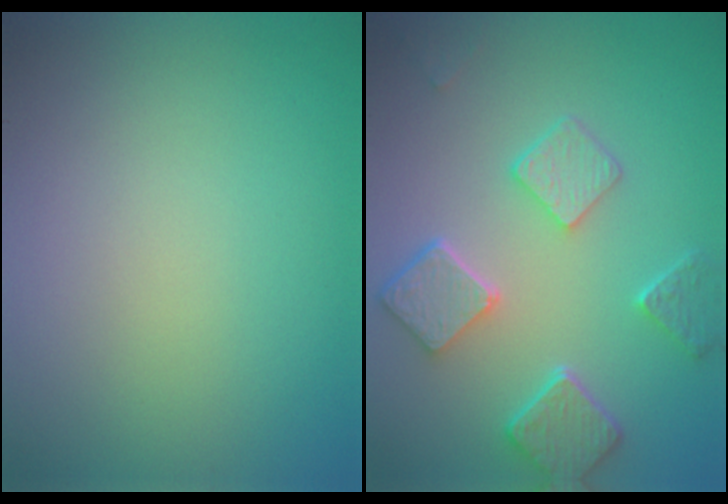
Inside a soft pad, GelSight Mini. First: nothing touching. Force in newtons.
{"total": 5.5, "press": 4.4, "slide": 3.4}